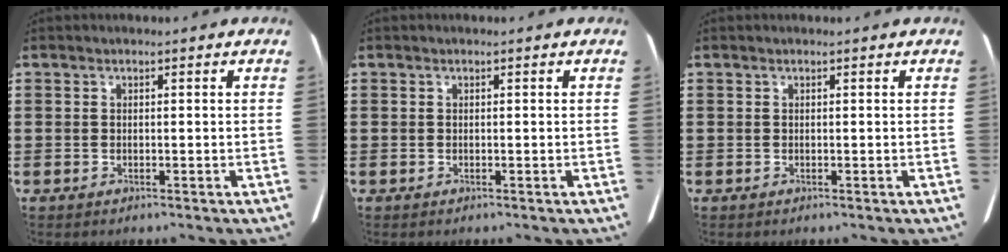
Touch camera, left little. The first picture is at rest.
{"total": 0.0}
{"total": 0.0}